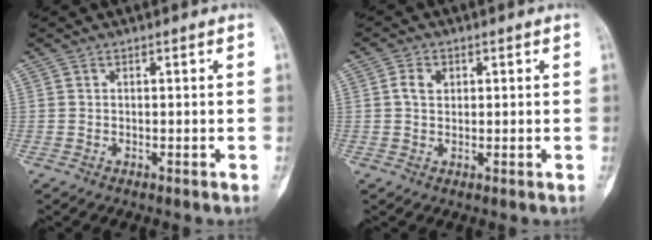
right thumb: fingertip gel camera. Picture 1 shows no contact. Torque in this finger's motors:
{"motor_torque": [0.52, 0.44, 0.13, -0.24, 0.00]}